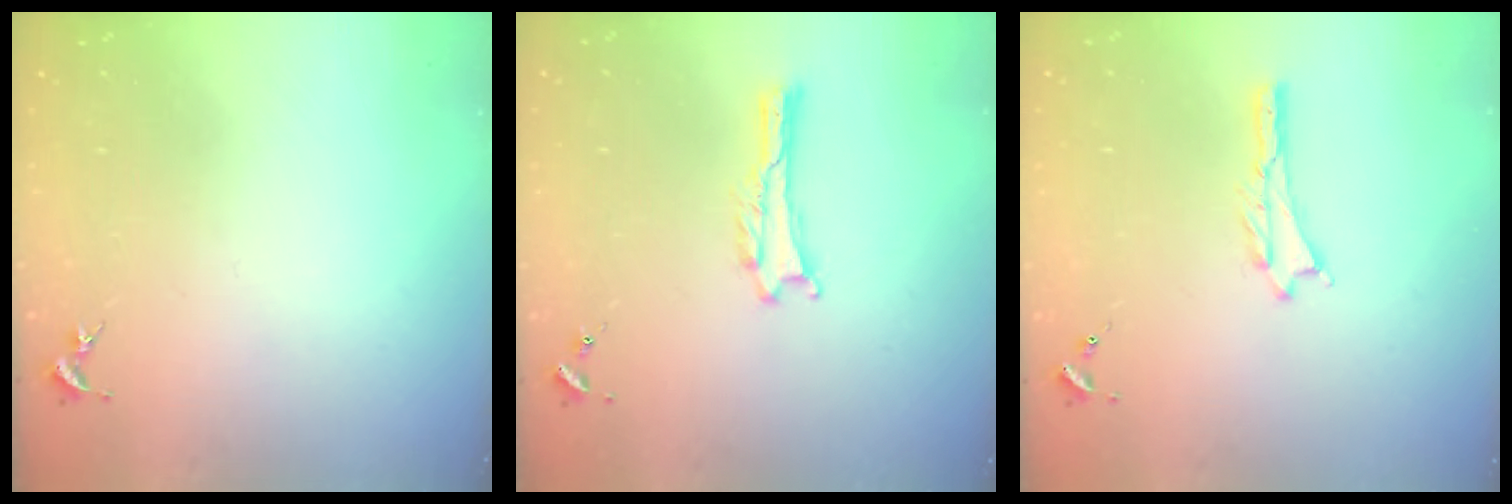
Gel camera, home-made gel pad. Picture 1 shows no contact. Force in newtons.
{"total": 0.0}
{"total": 0.5, "press": 0.5, "slide": 0.2}